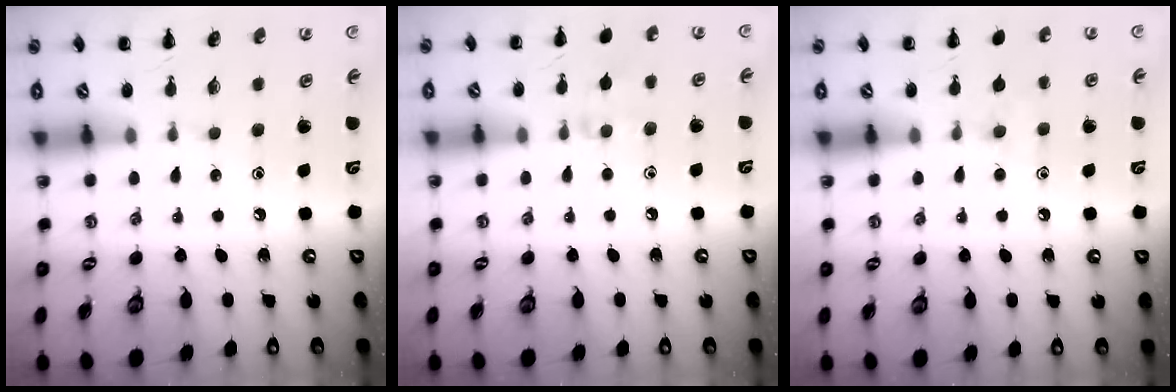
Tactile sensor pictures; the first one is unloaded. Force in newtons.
{"total": 6.5, "press": 6.2, "slide": 2.2}
{"total": 5.0, "press": 4.6, "slide": 1.9}